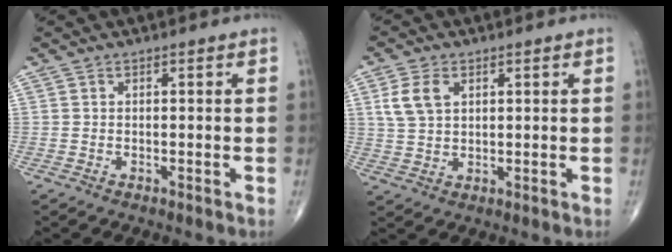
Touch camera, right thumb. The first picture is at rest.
{"total": 6.2, "force": [2.2, 4.0, 4.1], "torque": [-0.081, 0.000, 0.048]}